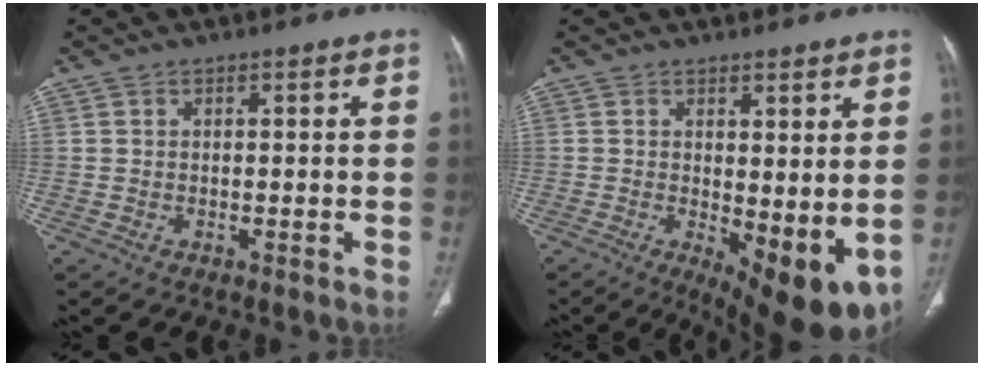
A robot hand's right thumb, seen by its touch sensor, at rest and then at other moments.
{"total": 10.6, "force": [-0.8, 4.0, 9.8], "torque": [-0.132, -0.025, 0.004]}